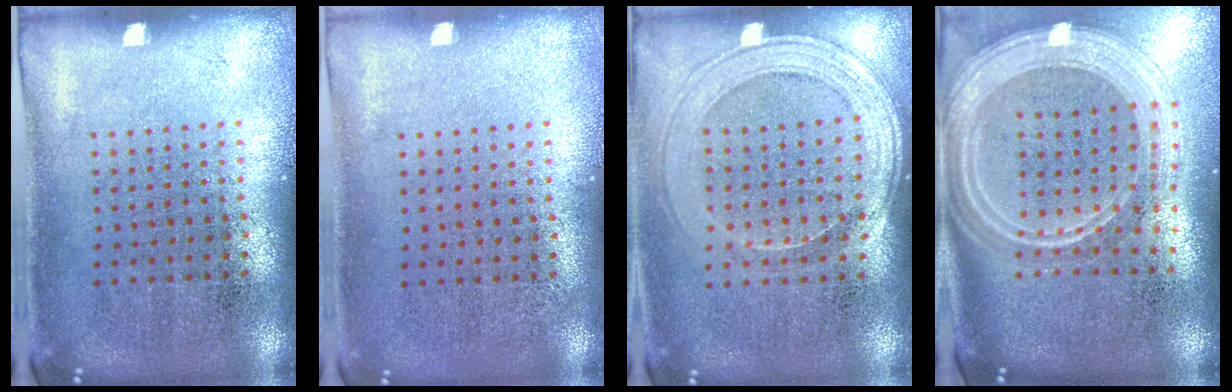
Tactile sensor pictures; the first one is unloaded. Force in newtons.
{"total": 0.0}
{"total": 1.6, "press": 1.4, "slide": 0.7}
{"total": 3.0, "press": 2.5, "slide": 1.7}